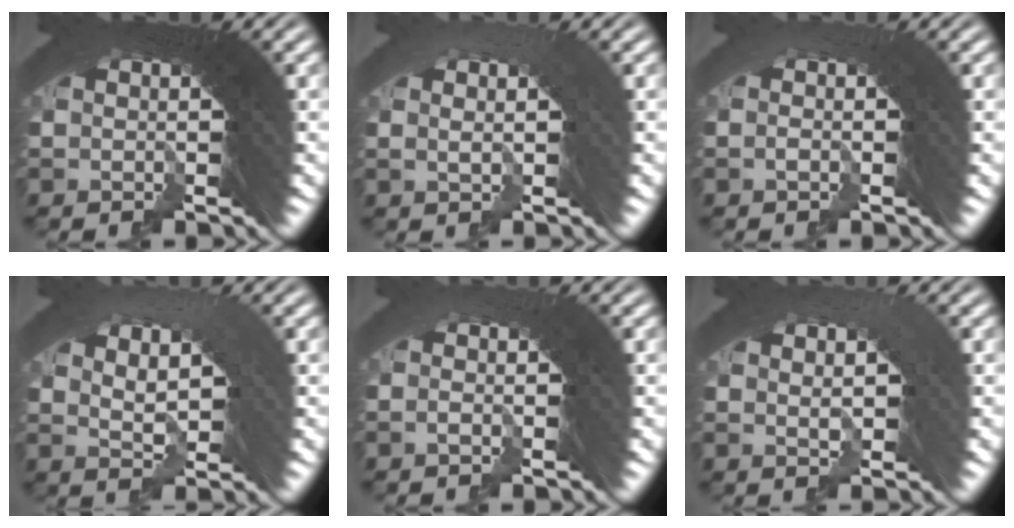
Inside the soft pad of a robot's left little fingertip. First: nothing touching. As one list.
[{"total": 0.8, "force": [0.1, -0.6, 0.6], "torque": [0.010, 0.013, 0.002]}, {"total": 1.6, "force": [-1.5, -0.4, -0.4], "torque": [0.015, 0.008, -0.030]}, {"total": 2.5, "force": [1.1, 0.4, 2.3], "torque": [-0.013, 0.007, 0.023]}, {"total": 1.7, "force": [-1.6, -0.6, -0.4], "torque": [0.017, 0.010, -0.033]}, {"total": 1.7, "force": [0.7, 0.2, 1.5], "torque": [0.004, 0.018, 0.009]}]